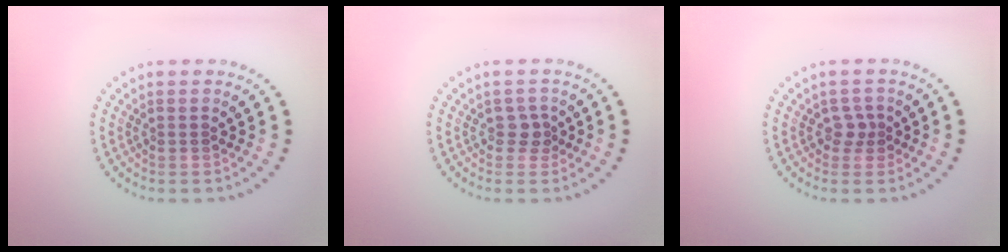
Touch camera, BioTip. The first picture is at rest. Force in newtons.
{"total": 1.4, "press": 1.1, "slide": 0.8}
{"total": 1.4, "press": 1.1, "slide": 0.8}